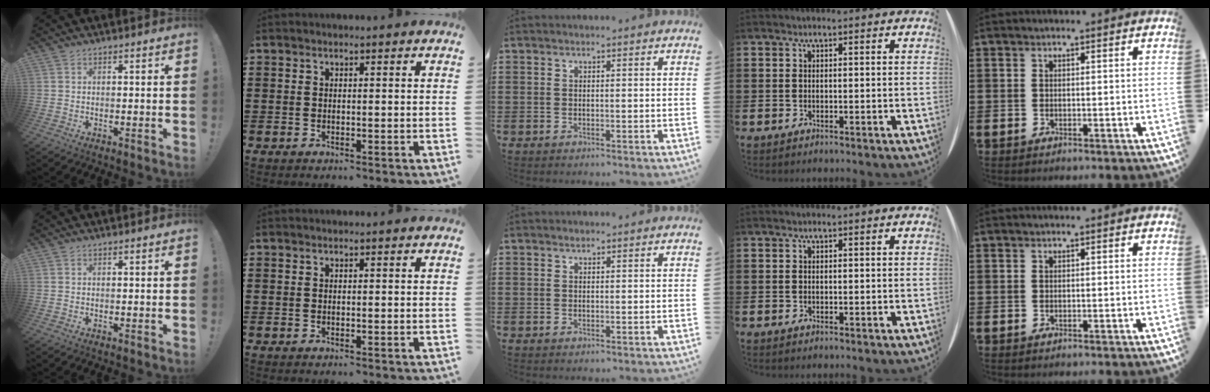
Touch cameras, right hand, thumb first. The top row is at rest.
{"middle": {"total": 0.6, "force": [0.5, 0.3, -0.1], "torque": [-0.001, -0.001, 0.010]}}